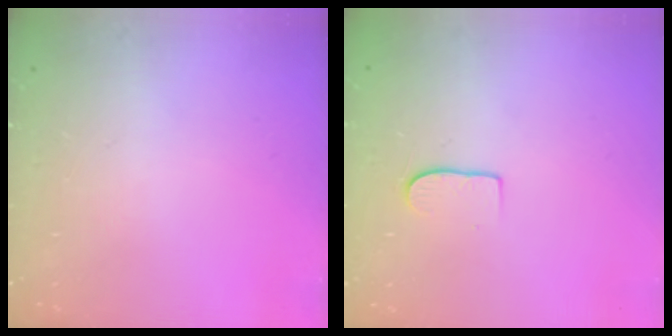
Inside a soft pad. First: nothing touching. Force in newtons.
{"total": 6.6, "press": 6.6, "slide": 0.7}